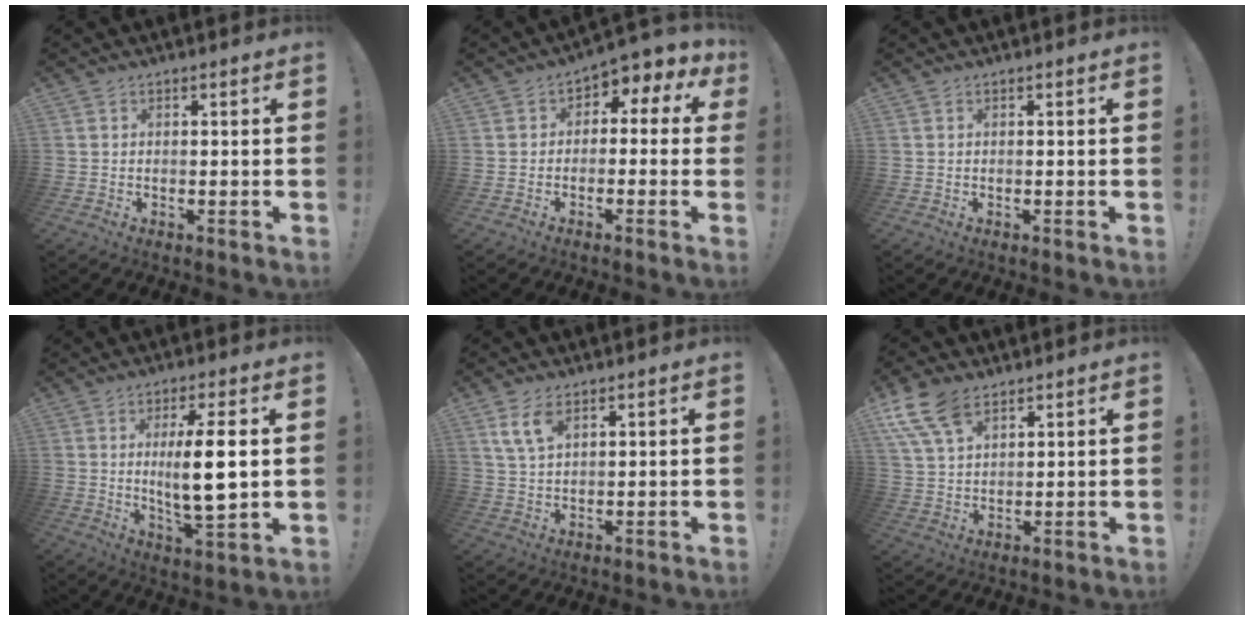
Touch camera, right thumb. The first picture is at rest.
{"total": 4.1, "force": [-2.4, 2.6, 2.1], "torque": [-0.013, 0.014, -0.047]}
{"total": 0.0}
{"total": 11.7, "force": [1.5, 1.9, 11.4], "torque": [-0.199, -0.018, 0.014]}
{"total": 6.6, "force": [3.8, 3.0, 4.6], "torque": [-0.084, -0.010, 0.071]}
{"total": 11.7, "force": [7.2, 6.3, 6.8], "torque": [-0.136, -0.025, 0.140]}